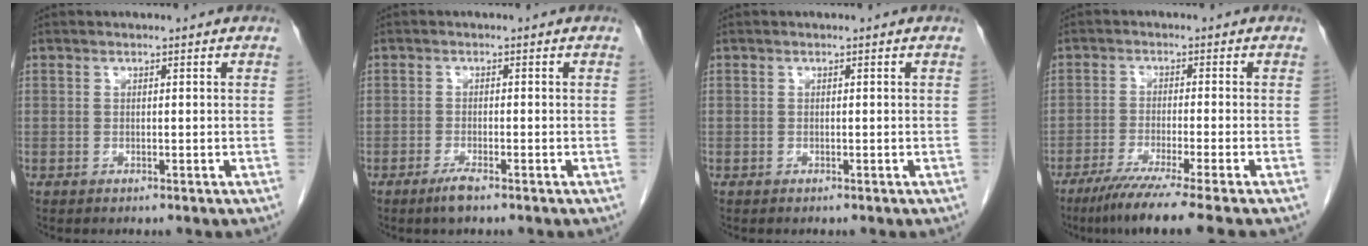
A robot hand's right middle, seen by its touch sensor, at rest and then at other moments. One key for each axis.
{"total": 2.1, "fx": -1.5, "fy": 0.2, "fz": 1.5, "tx": -0.033, "ty": -0.003, "tz": -0.030}
{"total": 0.0}
{"total": 9.4, "fx": -7.1, "fy": -1.7, "fz": 5.9, "tx": -0.083, "ty": -0.029, "tz": -0.112}